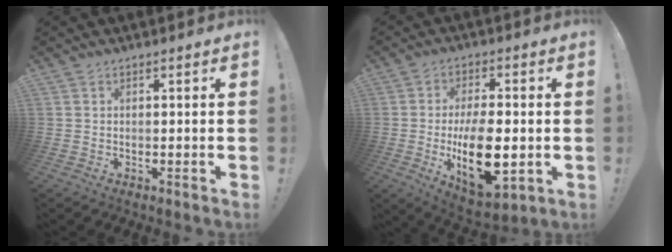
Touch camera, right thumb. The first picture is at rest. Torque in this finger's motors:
{"motor_torque": [1.51, 3.49, 2.37, -0.40, 0.75]}